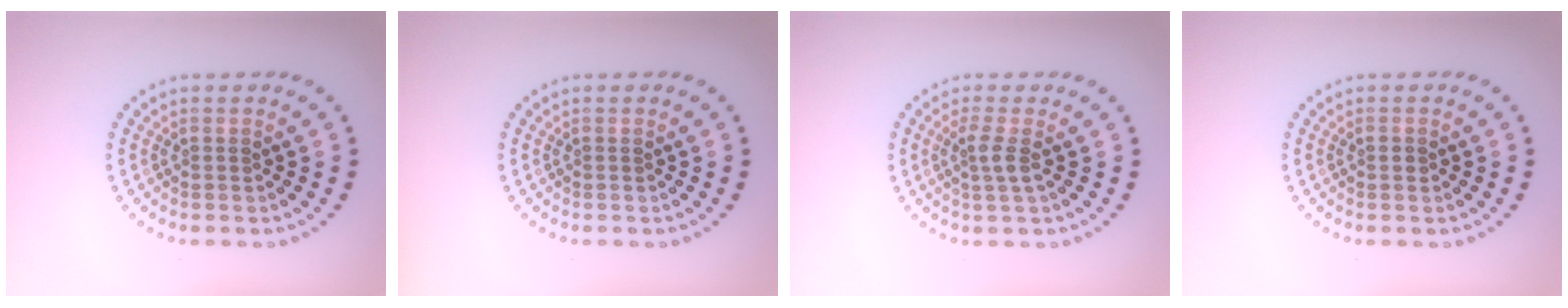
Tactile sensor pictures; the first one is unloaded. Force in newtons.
{"total": 0.0}
{"total": 1.9, "press": 1.4, "slide": 1.3}
{"total": 0.7, "press": 0.7, "slide": 0.1}